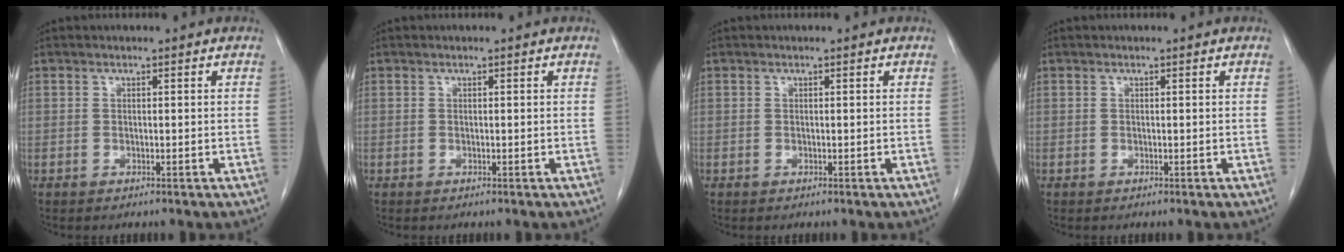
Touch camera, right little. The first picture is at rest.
{"total": 0.0}
{"total": 0.0}
{"total": 0.0}